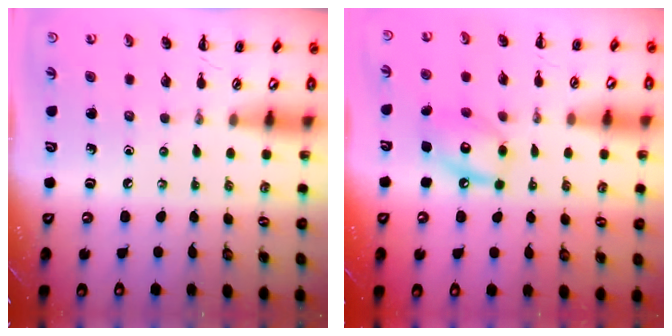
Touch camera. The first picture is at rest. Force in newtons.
{"total": 11.4, "press": 11.3, "slide": 1.0}